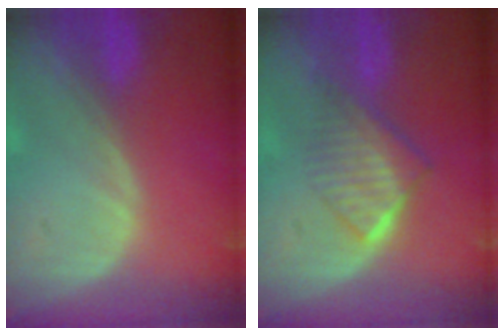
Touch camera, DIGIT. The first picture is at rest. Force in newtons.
{"total": 6.5, "press": 5.5, "slide": 3.4}